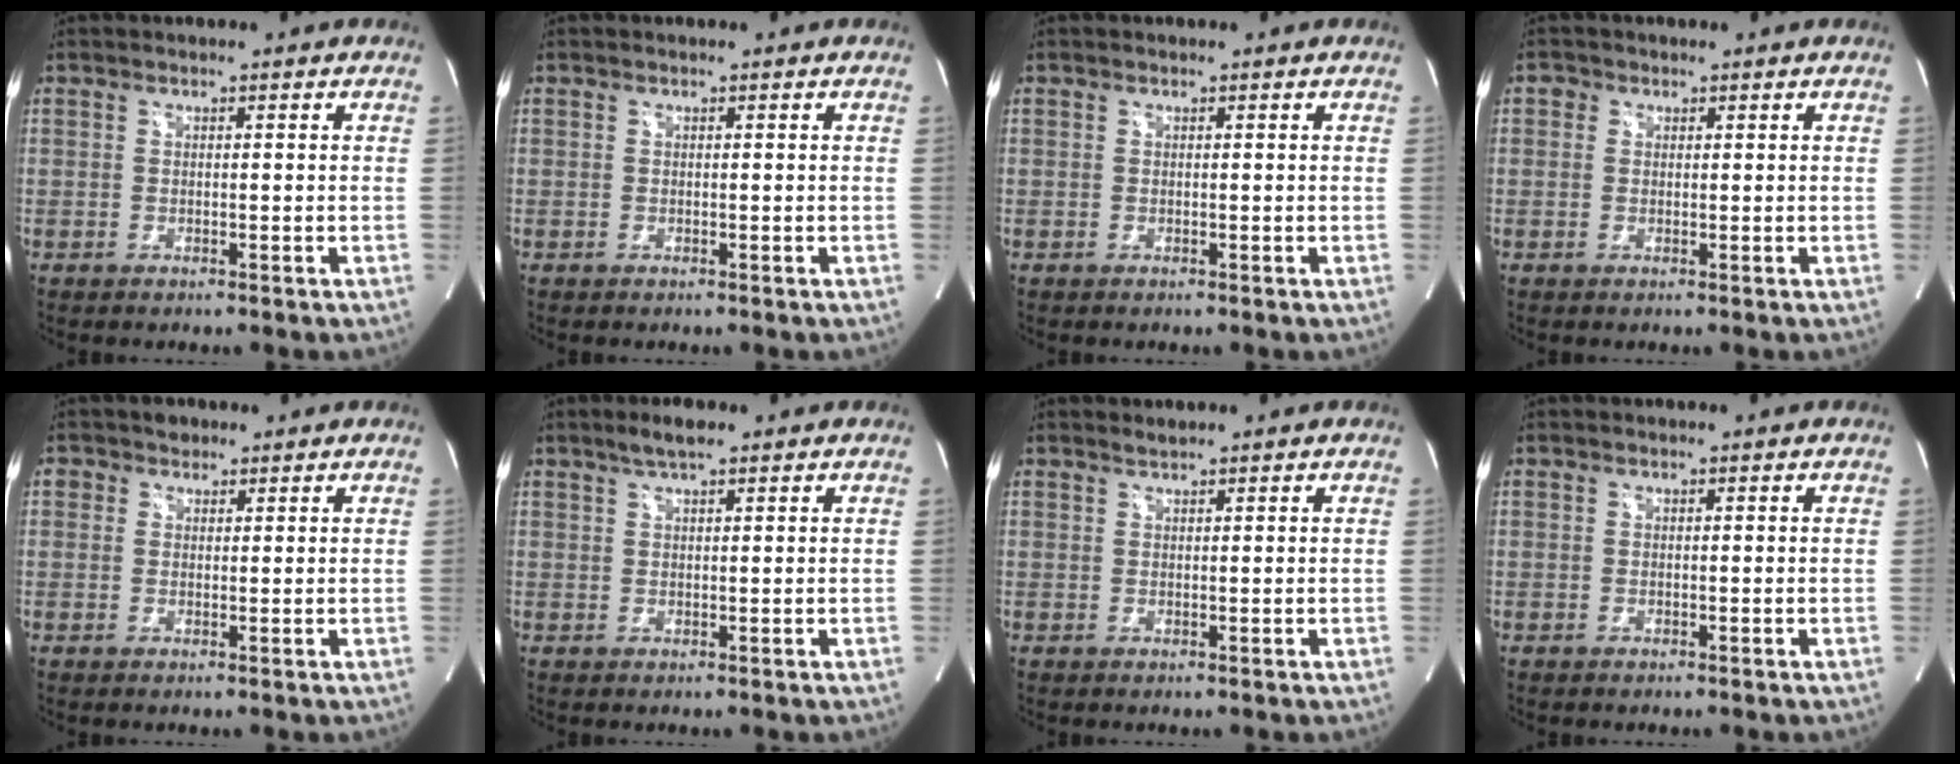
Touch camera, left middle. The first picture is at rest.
{"total": 0.0}
{"total": 0.0}
{"total": 1.3, "force": [0.5, 1.2, 0.3], "torque": [0.002, 0.005, 0.005]}
{"total": 1.9, "force": [1.1, 1.6, 0.2], "torque": [0.002, 0.004, 0.012]}
{"total": 3.1, "force": [2.2, 0.5, 2.1], "torque": [-0.046, 0.009, 0.042]}
{"total": 0.7, "force": [0.7, -0.1, 0.0], "torque": [-0.006, 0.002, 0.015]}
{"total": 0.0}